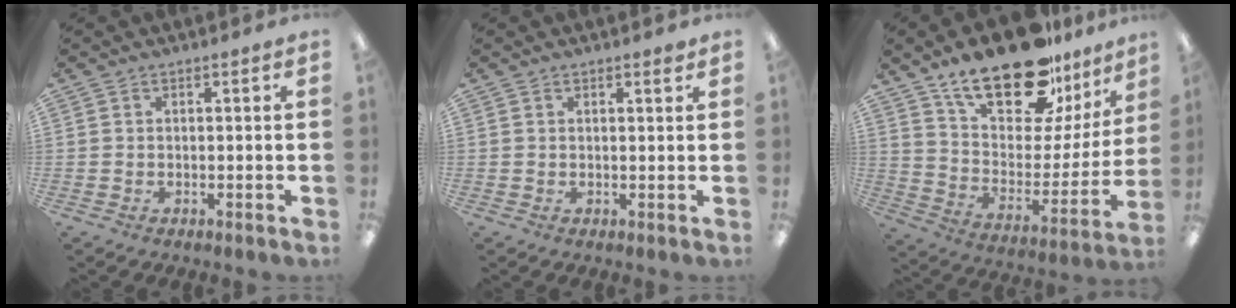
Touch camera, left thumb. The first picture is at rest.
{"total": 1.4, "force": [1.2, 0.2, 0.6], "torque": [-0.004, -0.003, 0.020]}
{"total": 25.3, "force": [18.5, 10.3, 13.8], "torque": [-0.222, -0.118, 0.321]}